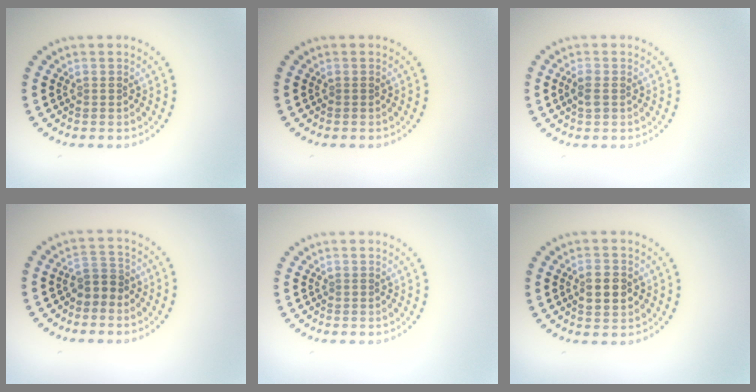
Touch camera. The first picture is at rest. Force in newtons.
{"total": 0.0}
{"total": 1.4, "press": 1.4, "slide": 0.3}
{"total": 2.0, "press": 1.8, "slide": 1.0}
{"total": 0.0}
{"total": 2.9, "press": 2.9, "slide": 0.2}